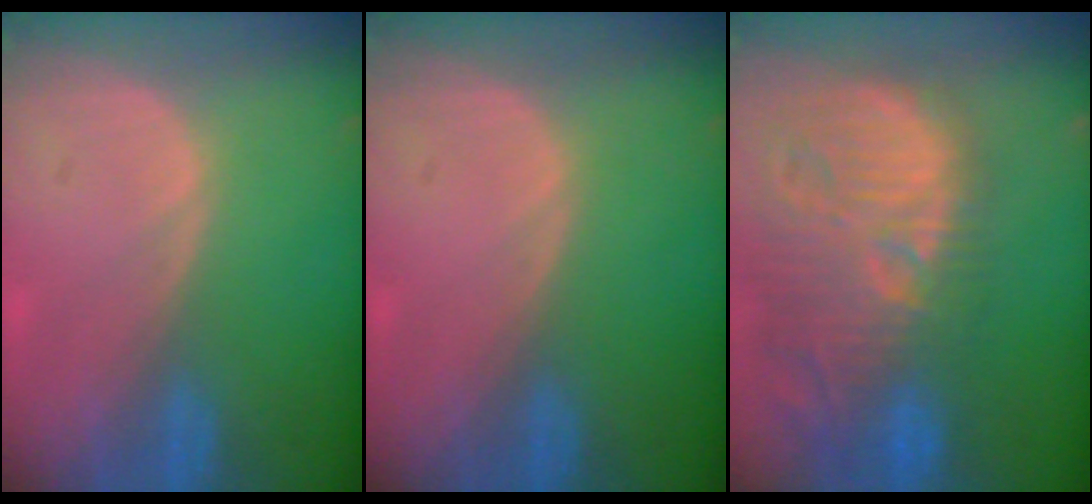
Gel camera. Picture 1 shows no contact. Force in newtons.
{"total": 0.0}
{"total": 14.6, "press": 13.0, "slide": 6.6}